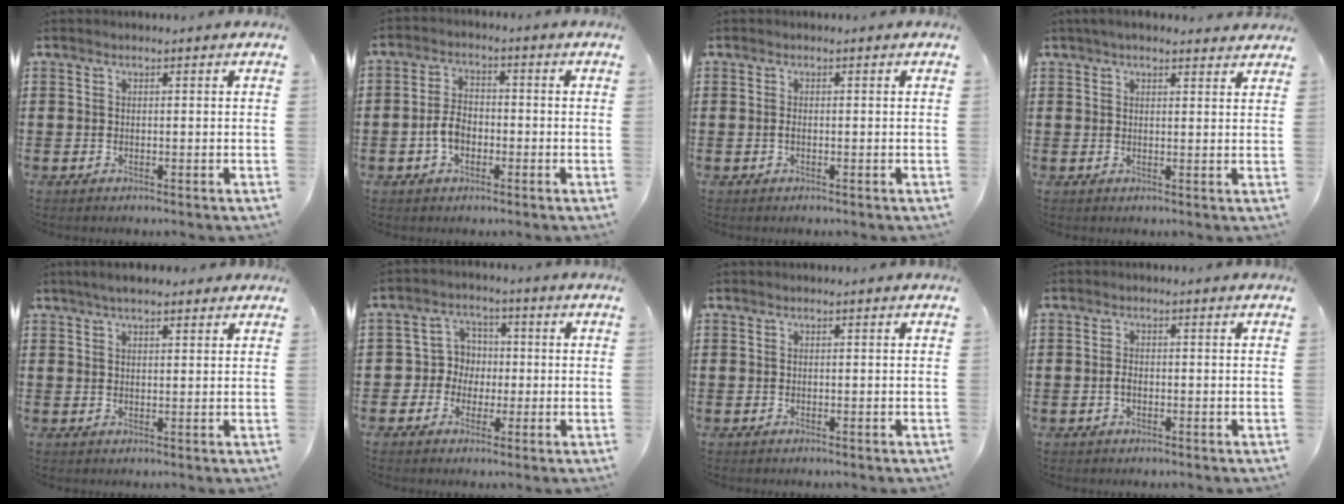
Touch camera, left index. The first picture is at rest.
{"total": 4.6, "force": [-1.4, 2.8, 3.3], "torque": [-0.081, 0.001, -0.032]}
{"total": 0.7, "force": [-0.3, 0.2, 0.6], "torque": [-0.022, -0.006, -0.007]}
{"total": 2.7, "force": [2.4, 0.6, 1.1], "torque": [-0.027, 0.003, 0.045]}
{"total": 3.8, "force": [2.8, 1.2, 2.2], "torque": [-0.049, 0.007, 0.052]}
{"total": 5.2, "force": [-0.7, 5.1, 0.8], "torque": [-0.040, 0.016, -0.018]}
{"total": 0.0}
{"total": 1.6, "force": [-0.5, 0.8, 1.3], "torque": [-0.042, -0.004, -0.014]}